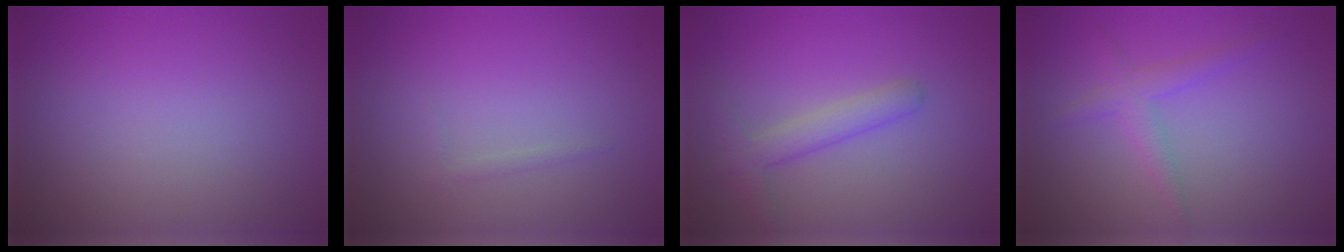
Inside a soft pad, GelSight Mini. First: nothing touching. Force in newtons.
{"total": 0.6, "press": 0.6, "slide": 0.1}
{"total": 2.7, "press": 2.7, "slide": 0.1}
{"total": 2.0, "press": 2.0, "slide": 0.0}